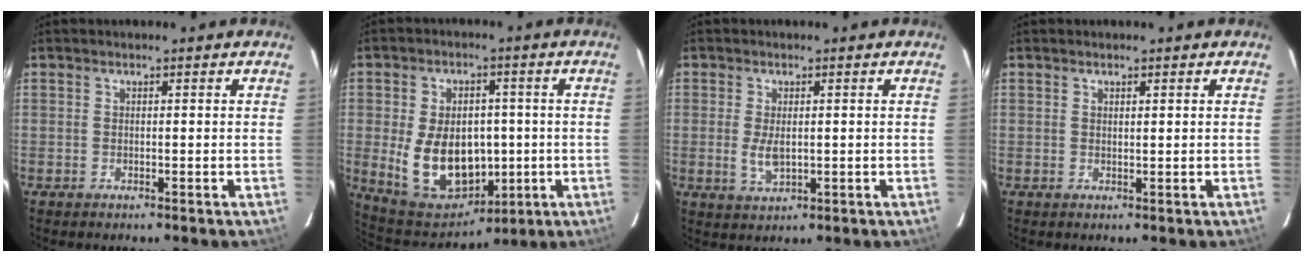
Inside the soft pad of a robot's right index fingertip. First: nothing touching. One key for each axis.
{"total": 16.3, "fx": -1.7, "fy": 11.2, "fz": 11.7, "tx": -0.247, "ty": -0.004, "tz": 0.000}
{"total": 4.1, "fx": -0.2, "fy": 2.1, "fz": 3.6, "tx": -0.070, "ty": -0.006, "tz": -0.001}
{"total": 0.8, "fx": 0.6, "fy": 0.1, "fz": 0.6, "tx": -0.009, "ty": 0.001, "tz": 0.012}